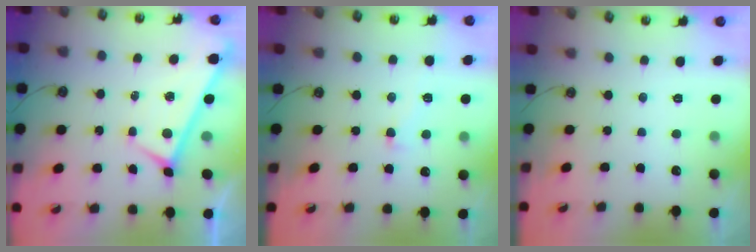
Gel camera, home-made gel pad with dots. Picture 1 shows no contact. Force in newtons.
{"total": 1.8, "press": 1.4, "slide": 1.1}
{"total": 0.0}